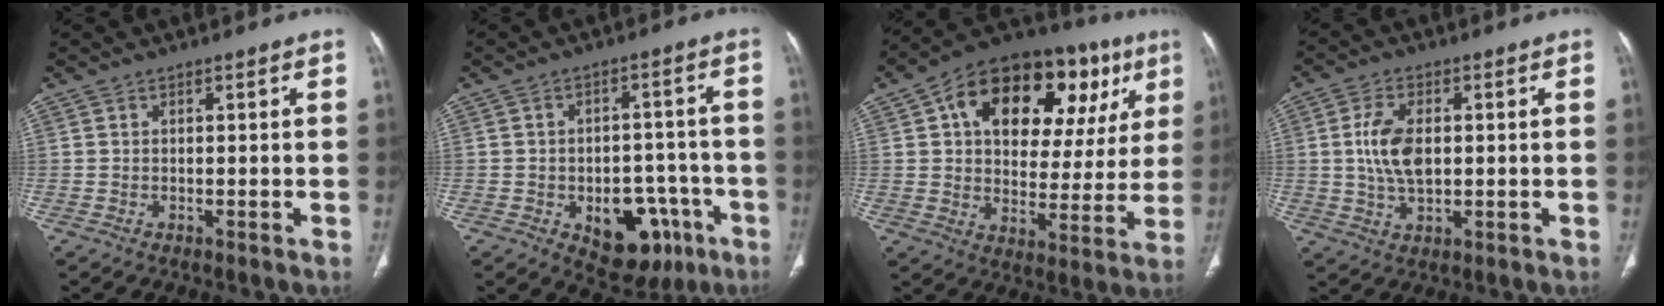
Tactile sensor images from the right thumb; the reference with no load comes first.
{"total": 13.6, "force": [-5.6, 8.6, 8.9], "torque": [-0.076, 0.039, -0.063]}
{"total": 27.6, "force": [10.9, 15.6, 20.0], "torque": [-0.251, 0.030, 0.167]}
{"total": 8.2, "force": [0.8, 4.6, 6.8], "torque": [-0.132, -0.002, 0.017]}